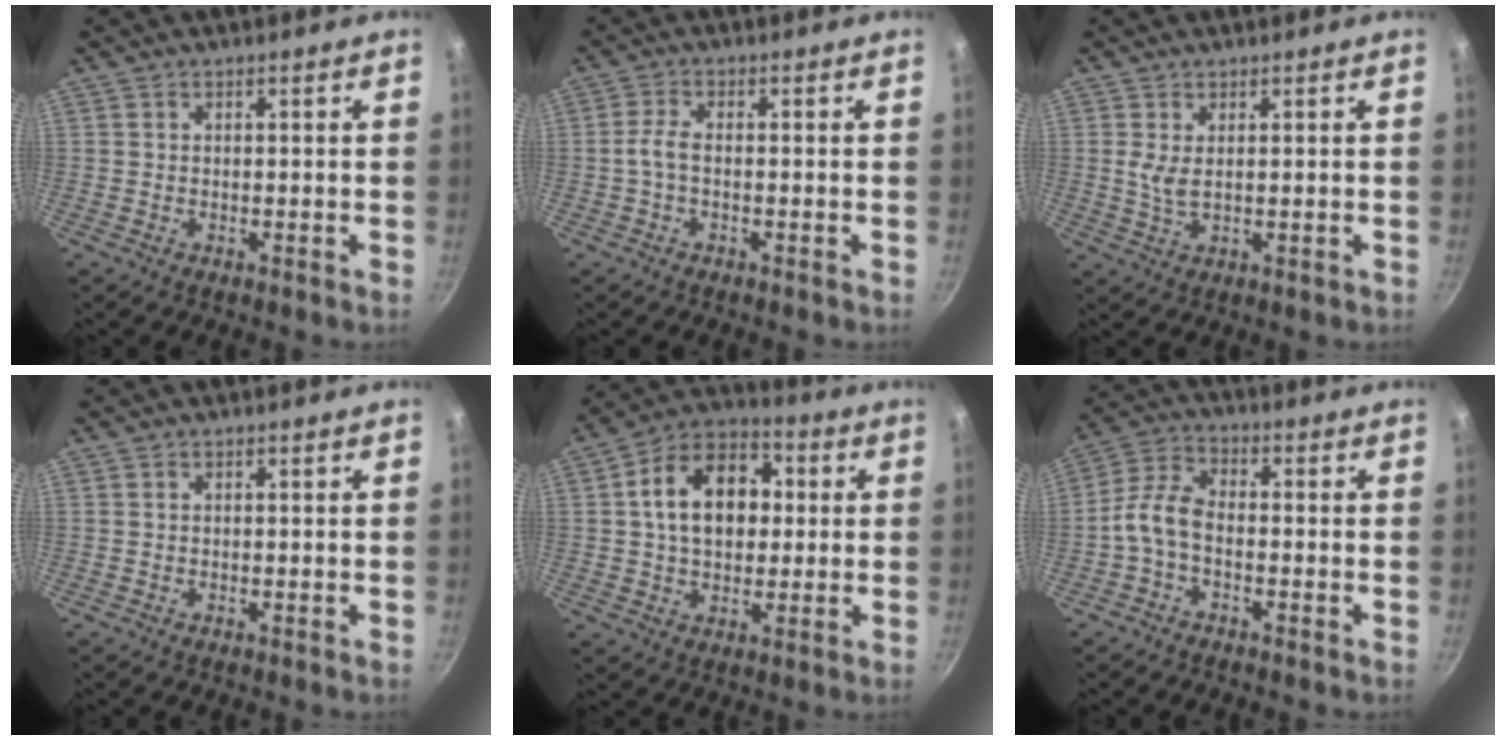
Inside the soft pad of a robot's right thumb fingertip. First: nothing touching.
{"total": 2.9, "force": [-0.8, 1.1, 2.5], "torque": [-0.067, 0.012, -0.021]}
{"total": 3.1, "force": [0.7, 1.2, 2.8], "torque": [-0.062, -0.006, 0.019]}
{"total": 0.0}
{"total": 15.2, "force": [2.0, 10.6, 10.7], "torque": [-0.137, 0.024, 0.018]}
{"total": 6.4, "force": [-2.2, 3.5, 4.9], "torque": [-0.106, 0.034, -0.057]}